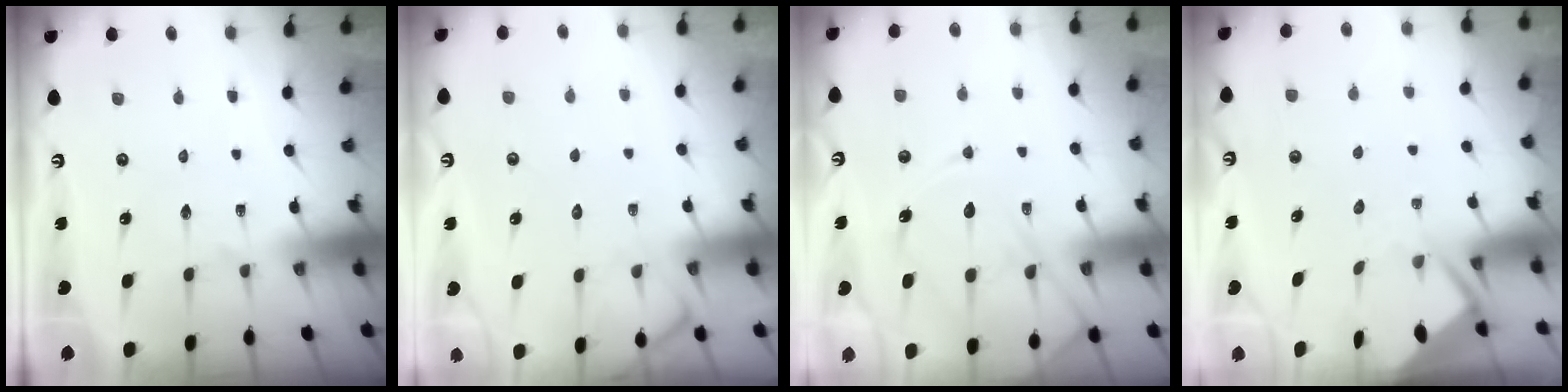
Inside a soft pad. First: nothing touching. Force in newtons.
{"total": 6.5, "press": 6.5, "slide": 0.8}
{"total": 13.6, "press": 13.5, "slide": 1.4}
{"total": 3.5, "press": 3.5, "slide": 0.3}